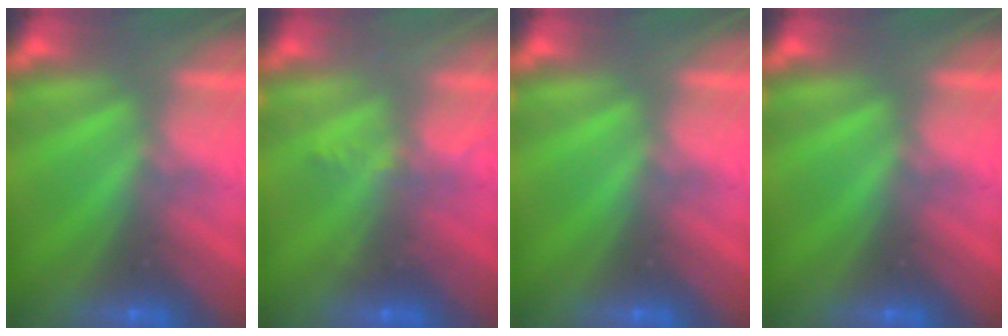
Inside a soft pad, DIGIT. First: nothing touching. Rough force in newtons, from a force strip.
{"total": 2.3}
{"total": 0.0}
{"total": 0.0}